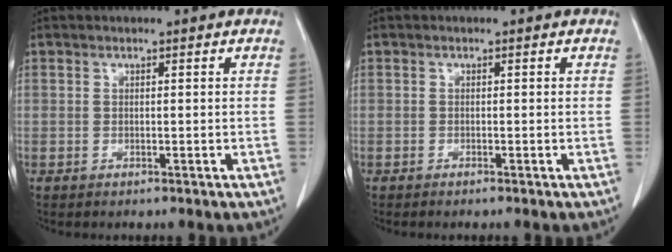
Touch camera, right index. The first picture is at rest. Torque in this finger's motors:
{"motor_torque": [-0.09, 0.00, -0.02, 0.01]}